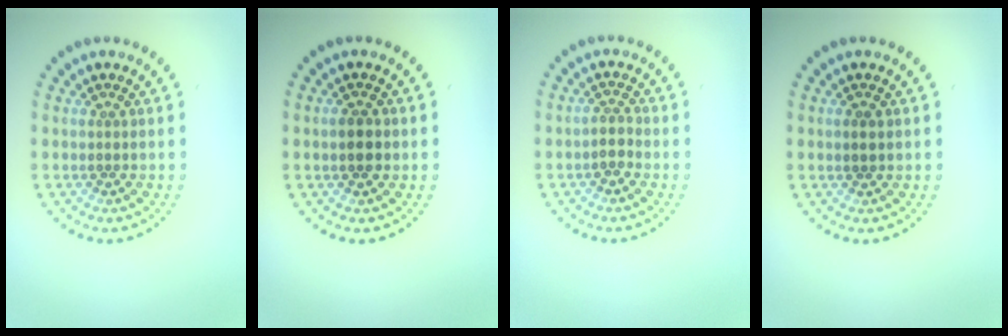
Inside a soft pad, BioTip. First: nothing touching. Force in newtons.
{"total": 1.7, "press": 1.7, "slide": 0.1}
{"total": 1.4, "press": 1.1, "slide": 0.9}
{"total": 1.1, "press": 1.1, "slide": 0.1}